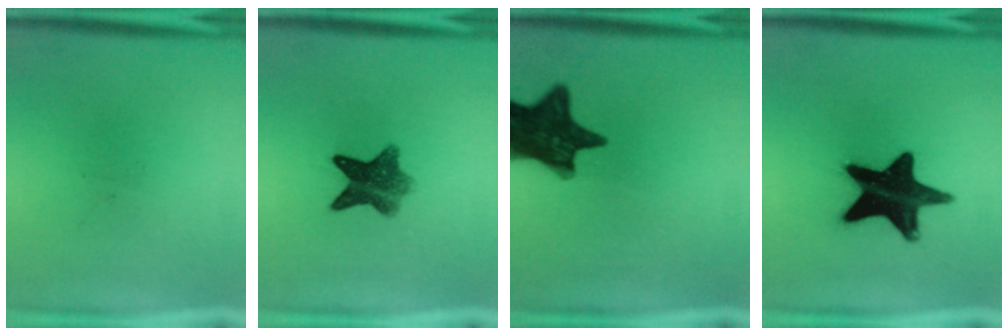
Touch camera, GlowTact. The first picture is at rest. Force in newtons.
{"total": 8.0}
{"total": 14.9}
{"total": 18.5}